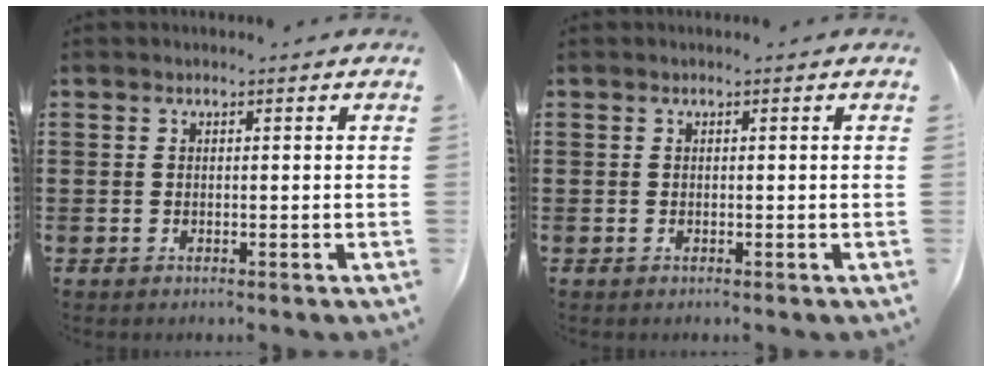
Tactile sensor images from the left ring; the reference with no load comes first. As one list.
[{"total": 0.0}]